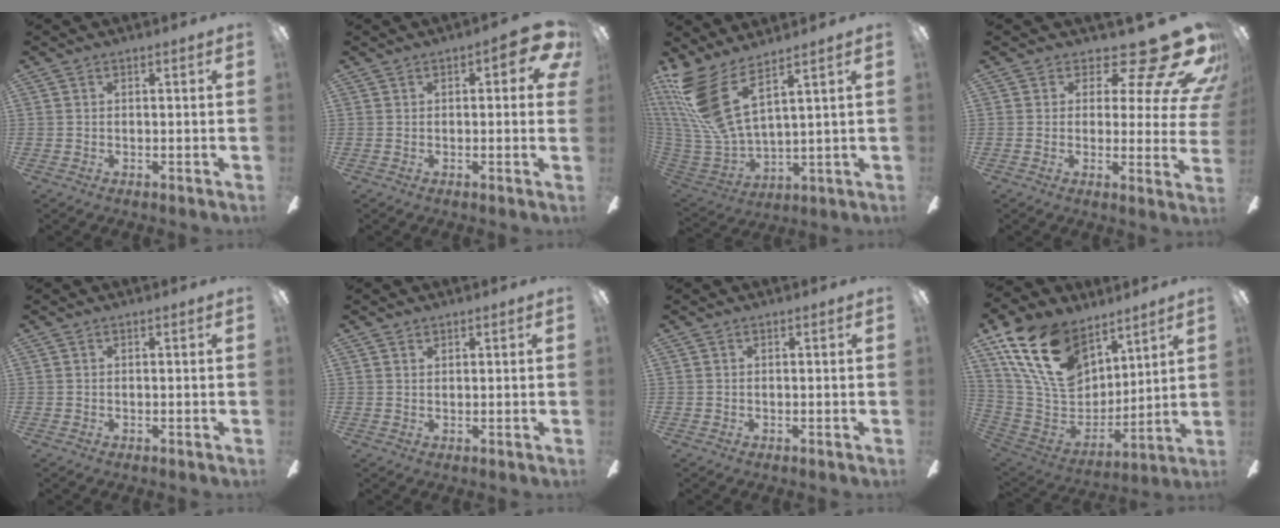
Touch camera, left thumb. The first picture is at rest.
{"total": 6.3, "force": [1.9, 2.6, 5.4], "torque": [-0.061, -0.002, 0.025]}
{"total": 16.7, "force": [8.9, 5.8, 12.9], "torque": [-0.298, -0.057, 0.150]}
{"total": 16.3, "force": [11.2, 5.8, 10.4], "torque": [-0.135, -0.087, 0.187]}
{"total": 0.0}
{"total": 1.0, "force": [0.8, 0.5, 0.4], "torque": [-0.009, 0.002, 0.015]}
{"total": 0.0}
{"total": 21.7, "force": [12.4, 13.2, 12.0], "torque": [-0.253, -0.046, 0.231]}